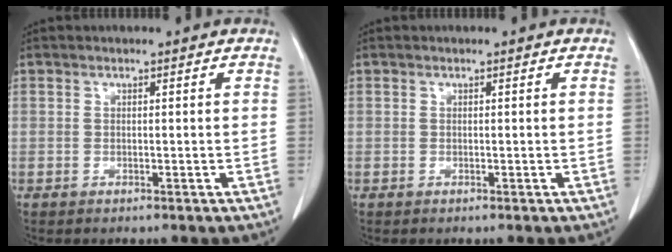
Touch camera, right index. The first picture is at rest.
{"total": 0.0}